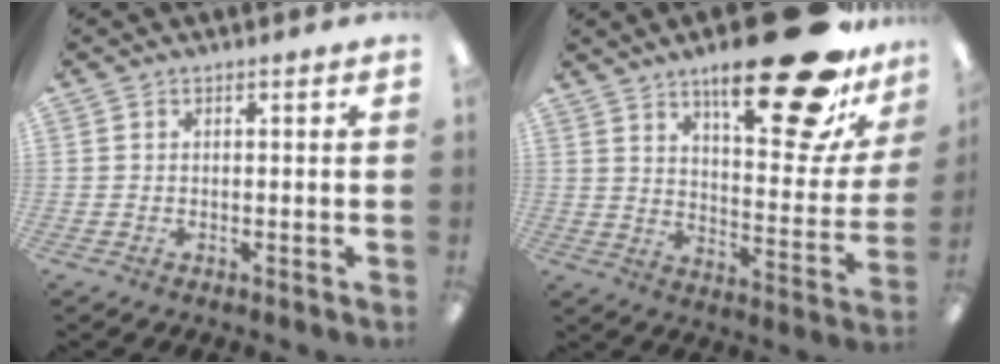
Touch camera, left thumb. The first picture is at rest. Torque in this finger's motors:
{"motor_torque": [1.38, 1.03, 1.57, -1.20, 0.30]}